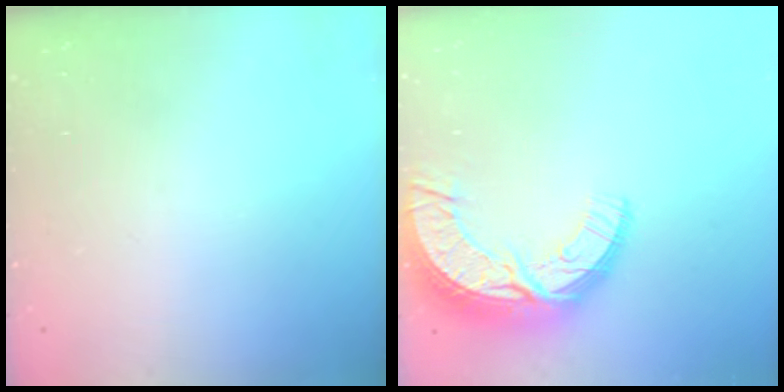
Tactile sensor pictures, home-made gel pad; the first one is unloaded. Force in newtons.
{"total": 15.2, "press": 15.2, "slide": 1.0}